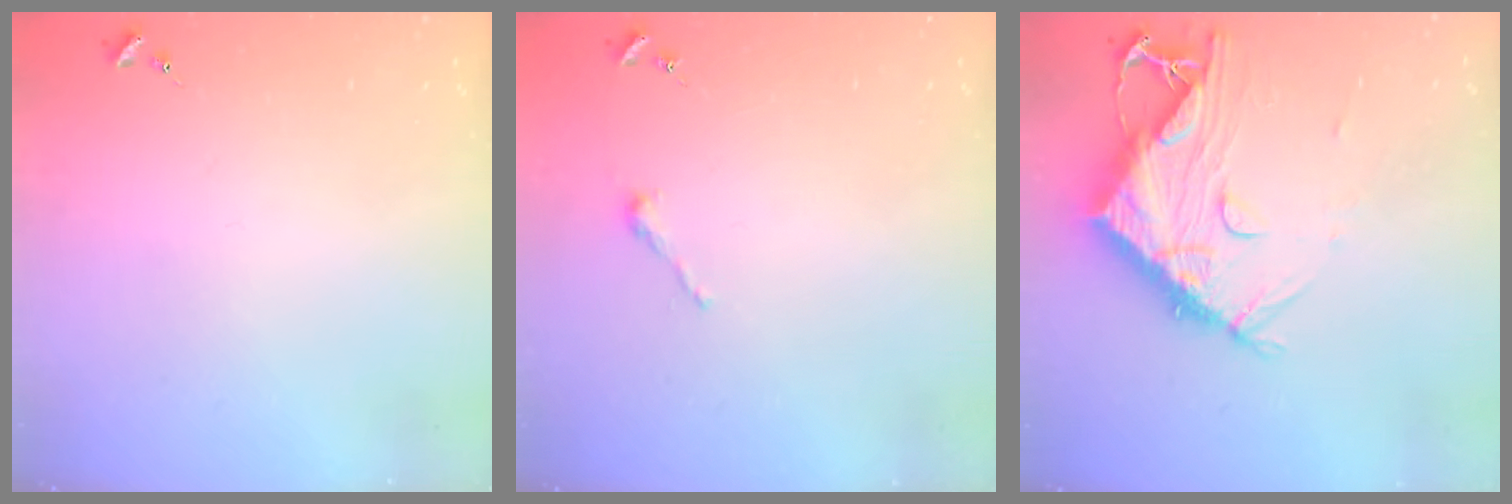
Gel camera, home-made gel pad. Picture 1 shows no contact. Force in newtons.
{"total": 2.5, "press": 2.5, "slide": 0.2}
{"total": 13.2, "press": 13.1, "slide": 1.4}